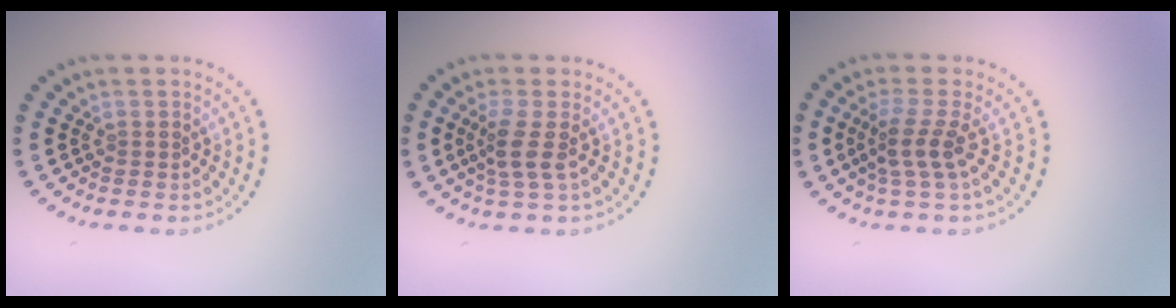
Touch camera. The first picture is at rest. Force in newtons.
{"total": 2.5, "press": 1.9, "slide": 1.6}
{"total": 2.5, "press": 1.9, "slide": 1.7}